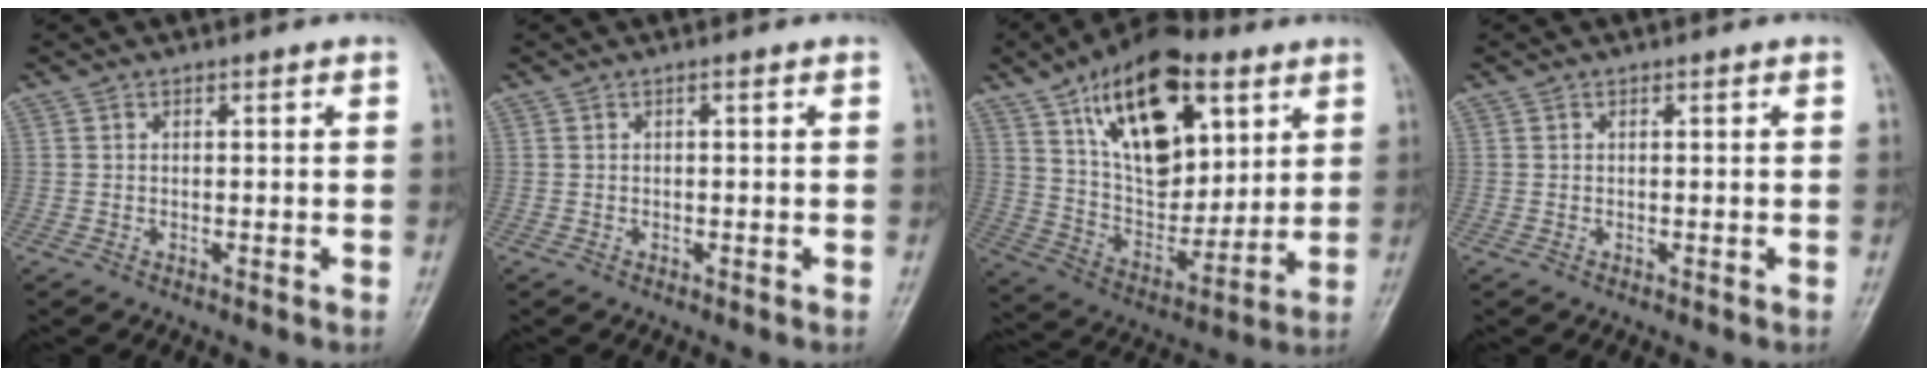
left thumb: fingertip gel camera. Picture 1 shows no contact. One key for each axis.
{"total": 0.0}
{"total": 22.8, "fx": 10.5, "fy": 12.8, "fz": 15.8, "tx": -0.213, "ty": -0.041, "tz": 0.180}
{"total": 0.0}